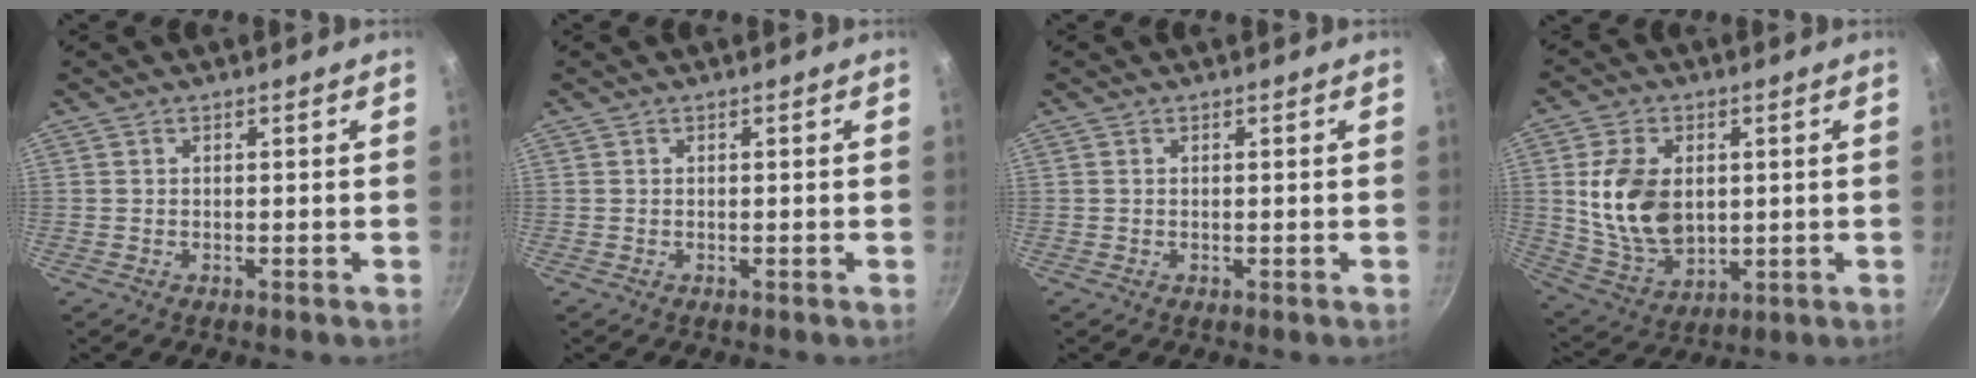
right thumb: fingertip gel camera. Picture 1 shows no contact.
{"total": 0.0}
{"total": 0.0}
{"total": 14.0, "force": [1.6, 9.5, 10.2], "torque": [-0.173, -0.017, 0.042]}